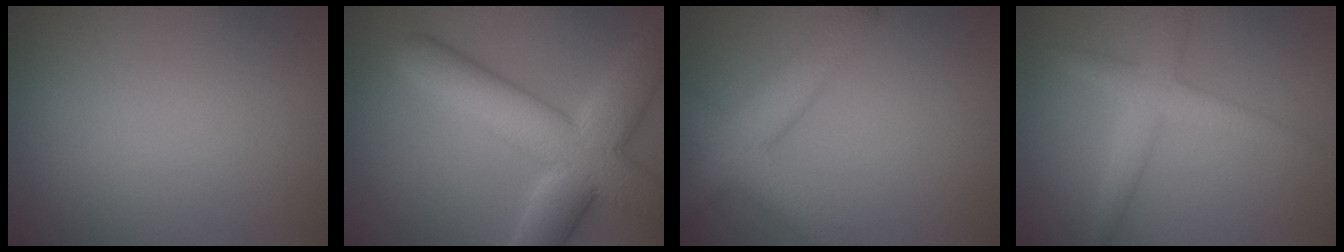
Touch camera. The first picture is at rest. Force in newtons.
{"total": 10.0, "press": 10.0, "slide": 1.0}
{"total": 5.4, "press": 5.4, "slide": 0.3}
{"total": 3.1, "press": 3.1, "slide": 0.2}